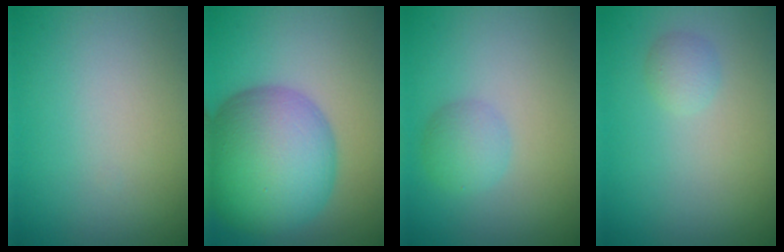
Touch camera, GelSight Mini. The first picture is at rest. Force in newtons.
{"total": 12.5, "press": 12.5, "slide": 0.2}
{"total": 2.1, "press": 2.1, "slide": 0.0}
{"total": 1.3, "press": 1.3, "slide": 0.1}